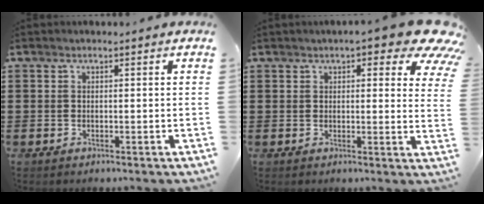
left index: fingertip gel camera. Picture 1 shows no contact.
{"total": 7.3, "force": [5.5, 1.6, 4.6], "torque": [-0.073, -0.019, 0.092]}